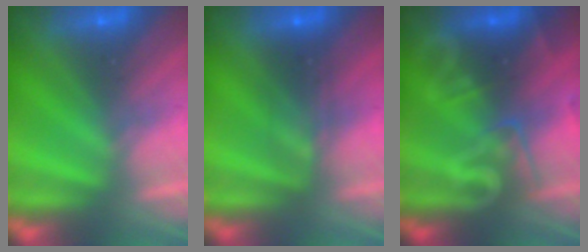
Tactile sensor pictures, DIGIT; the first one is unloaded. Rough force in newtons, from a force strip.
{"total": 2.4}
{"total": 2.7}